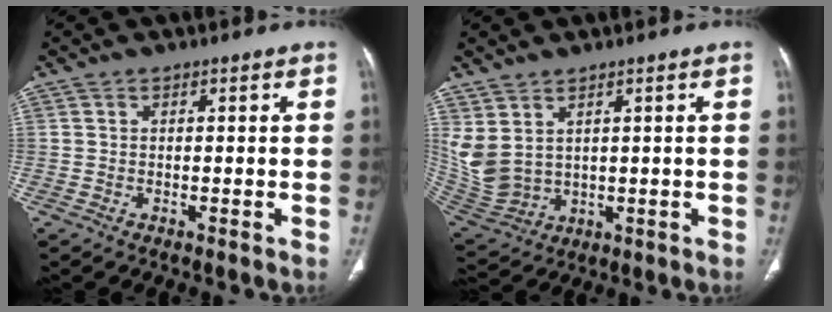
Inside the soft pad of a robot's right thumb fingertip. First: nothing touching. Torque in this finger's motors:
{"motor_torque": [-0.73, 1.37, 1.04, 0.86, 0.30]}